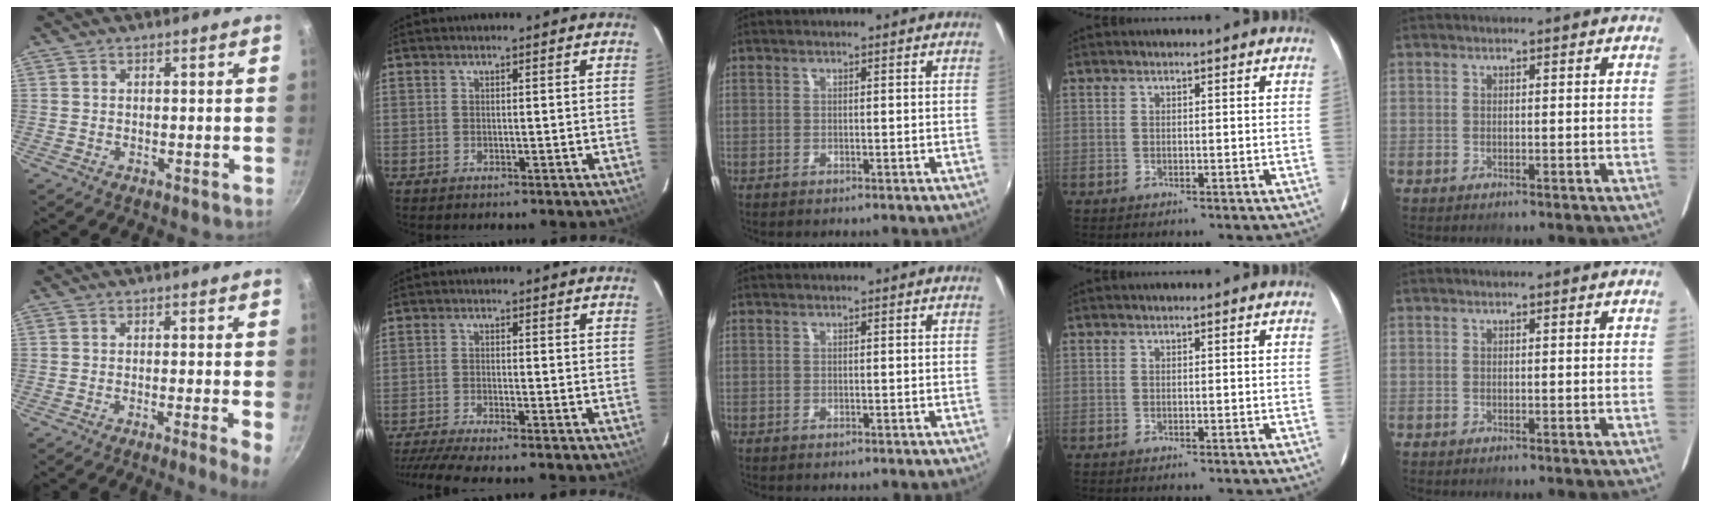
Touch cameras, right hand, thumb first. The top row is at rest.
{"thumb": {"total": 4.2, "force": [-1.2, 0.0, 4.0], "torque": [-0.065, -0.003, -0.021]}, "index": {"total": 7.2, "force": [-6.5, -1.0, 3.0], "torque": [-0.078, -0.021, -0.114]}}